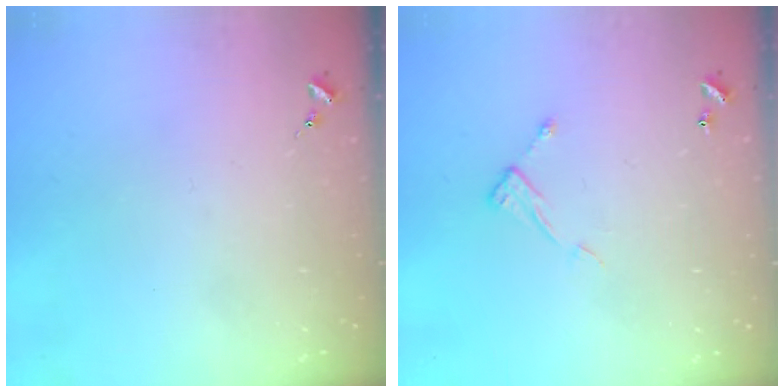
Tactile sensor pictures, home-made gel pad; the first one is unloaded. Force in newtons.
{"total": 7.1, "press": 7.1, "slide": 0.0}